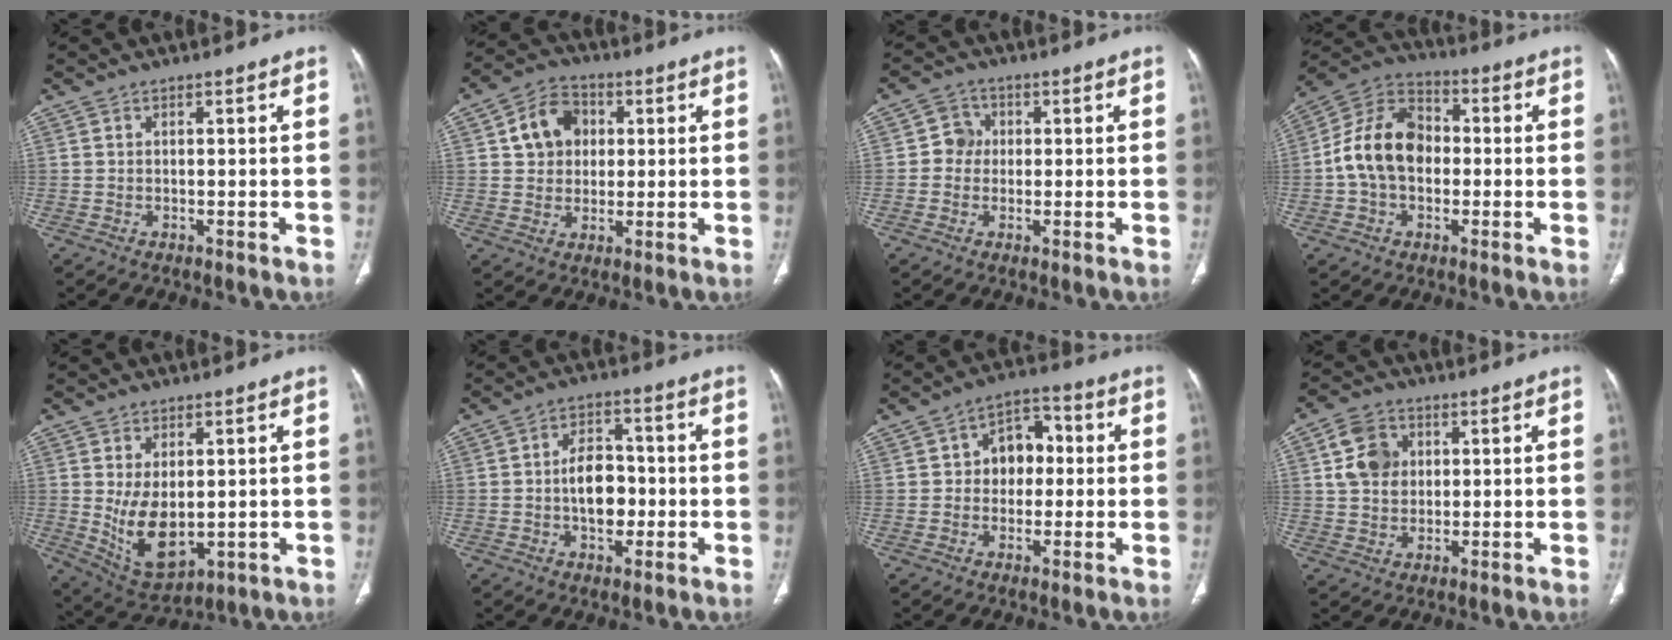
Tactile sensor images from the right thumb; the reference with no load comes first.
{"total": 9.4, "force": [2.1, 7.8, 4.8], "torque": [-0.050, 0.005, 0.029]}
{"total": 4.0, "force": [0.1, 3.8, 1.3], "torque": [0.003, 0.010, -0.006]}
{"total": 14.1, "force": [-0.6, 10.2, 9.7], "torque": [-0.163, 0.036, -0.021]}
{"total": 10.5, "force": [0.0, 6.0, 8.6], "torque": [-0.136, -0.016, 0.026]}
{"total": 8.8, "force": [-1.2, 5.8, 6.5], "torque": [-0.080, 0.019, -0.023]}
{"total": 9.0, "force": [0.8, 6.7, 5.9], "torque": [-0.048, 0.024, 0.005]}
{"total": 8.3, "force": [2.0, 6.7, 4.5], "torque": [-0.061, -0.001, 0.034]}